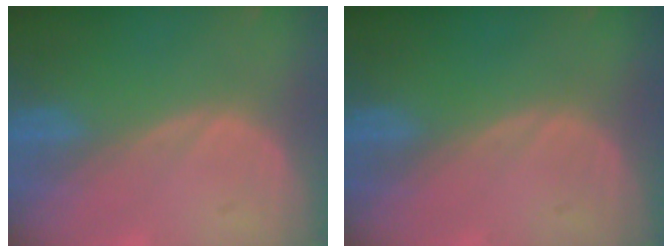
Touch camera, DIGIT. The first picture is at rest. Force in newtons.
{"total": 0.0}